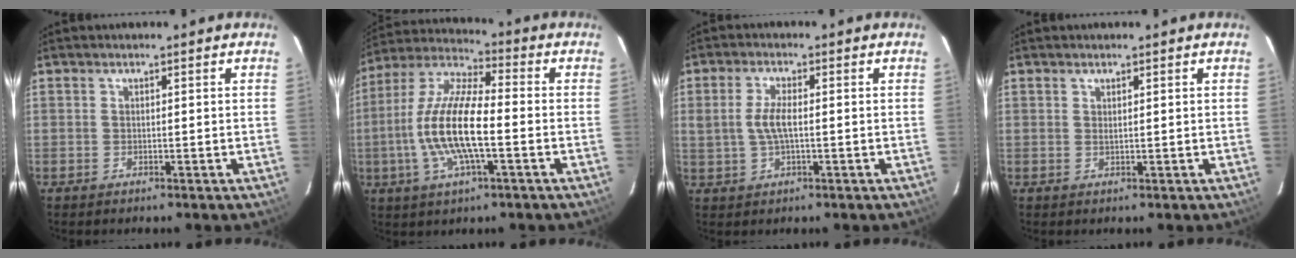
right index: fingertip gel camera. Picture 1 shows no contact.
{"total": 15.3, "force": [-3.1, 4.1, 14.4], "torque": [-0.289, 0.002, -0.066]}
{"total": 4.5, "force": [-0.1, 1.7, 4.1], "torque": [-0.082, 0.001, 0.003]}
{"total": 0.7, "force": [0.6, 0.1, 0.4], "torque": [-0.008, 0.001, 0.010]}